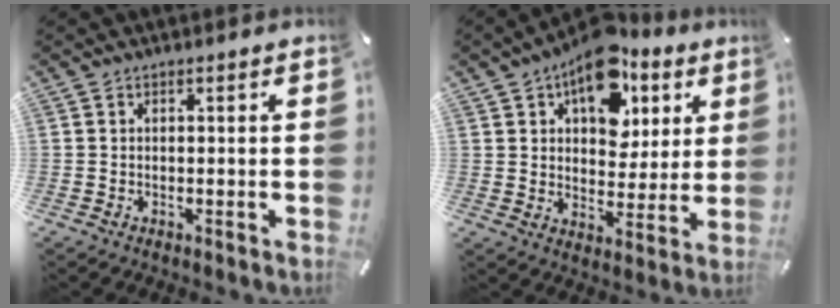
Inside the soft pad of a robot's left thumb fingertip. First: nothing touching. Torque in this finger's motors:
{"motor_torque": [2.54, 2.47, 1.44, -1.33, 0.36]}